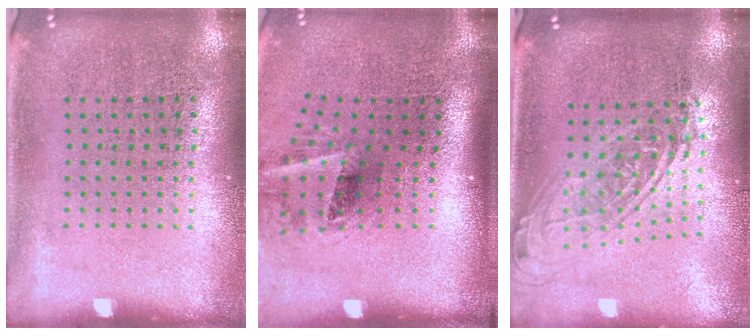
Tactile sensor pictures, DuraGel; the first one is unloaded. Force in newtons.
{"total": 1.9, "press": 1.2, "slide": 1.4}
{"total": 1.8, "press": 1.4, "slide": 1.2}